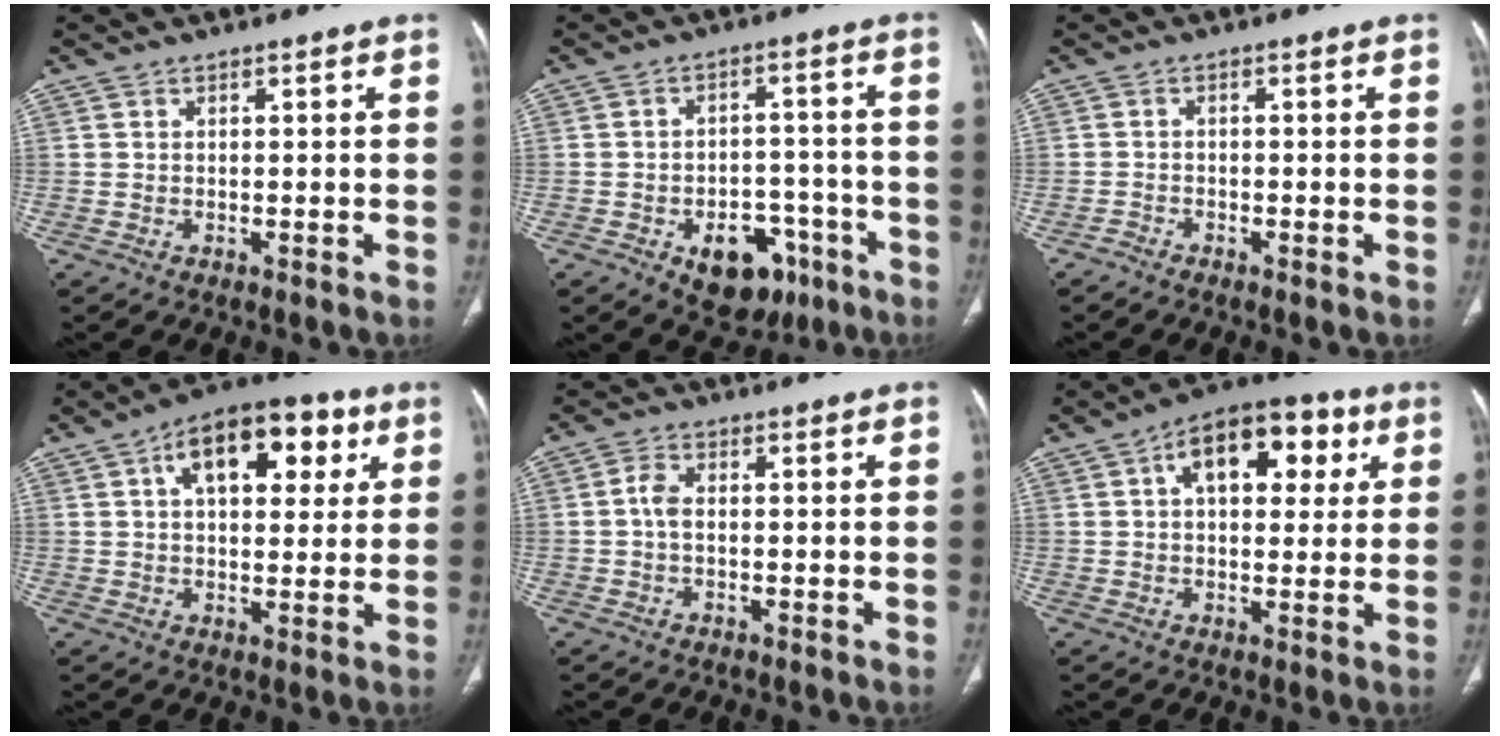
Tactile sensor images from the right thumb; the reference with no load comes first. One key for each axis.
{"total": 11.5, "fx": -5.7, "fy": 7.5, "fz": 6.6, "tx": -0.054, "ty": 0.040, "tz": -0.070}
{"total": 1.1, "fx": -1.0, "fy": 0.3, "fz": 0.3, "tx": -0.009, "ty": -0.002, "tz": -0.025}
{"total": 15.8, "fx": 6.0, "fy": 8.5, "fz": 11.9, "tx": -0.135, "ty": 0.009, "tz": 0.086}
{"total": 3.3, "fx": 0.1, "fy": 1.9, "fz": 2.6, "tx": -0.057, "ty": 0.006, "tz": -0.002}
{"total": 15.1, "fx": 5.2, "fy": 8.5, "fz": 11.4, "tx": -0.127, "ty": 0.015, "tz": 0.072}